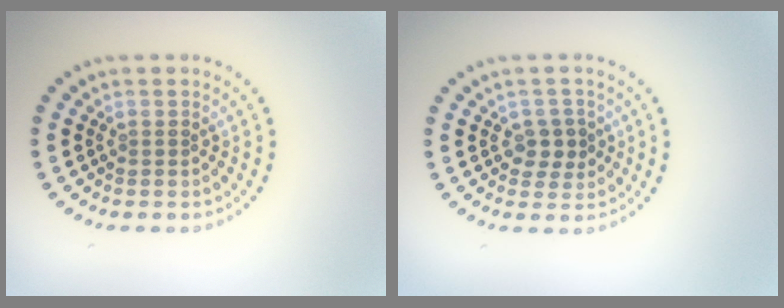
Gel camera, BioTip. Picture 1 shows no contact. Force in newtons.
{"total": 2.1, "press": 2.0, "slide": 0.7}